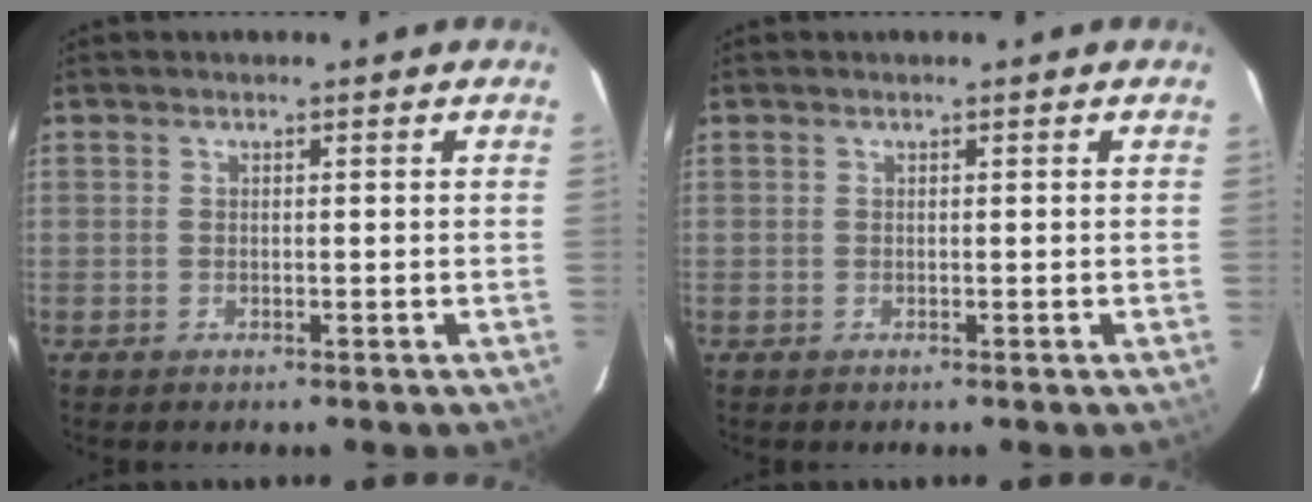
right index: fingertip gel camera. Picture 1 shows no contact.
{"total": 0.0}